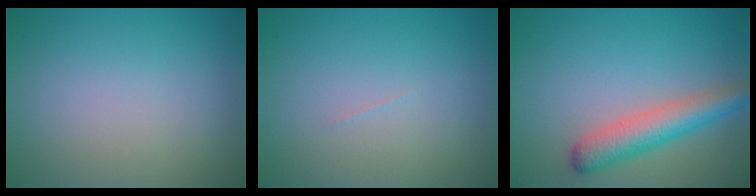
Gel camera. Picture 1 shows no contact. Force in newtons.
{"total": 0.0}
{"total": 4.6, "press": 4.6, "slide": 0.2}